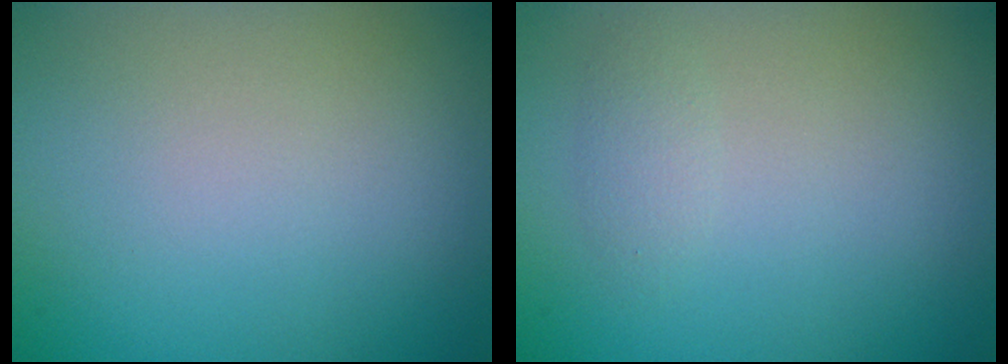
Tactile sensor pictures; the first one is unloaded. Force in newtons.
{"total": 1.0, "press": 1.0, "slide": 0.0}